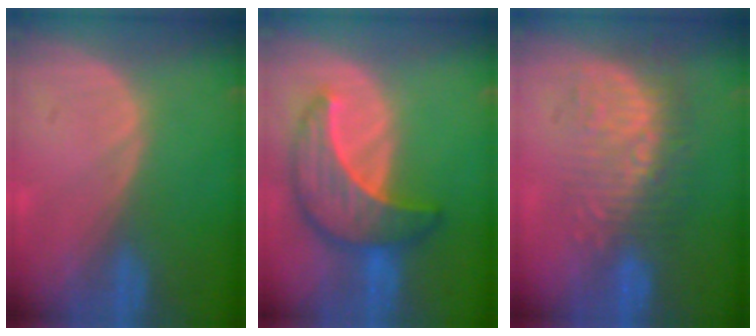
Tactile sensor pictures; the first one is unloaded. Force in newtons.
{"total": 8.8, "press": 8.8, "slide": 0.6}
{"total": 9.8, "press": 8.7, "slide": 4.5}